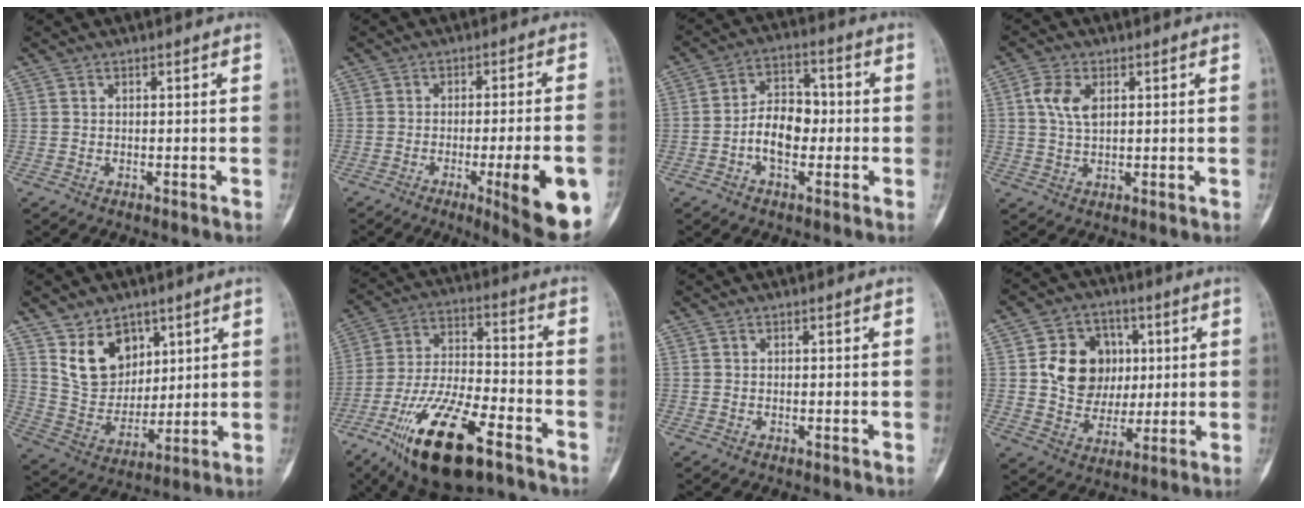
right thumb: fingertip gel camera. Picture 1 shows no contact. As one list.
[{"total": 15.0, "force": [-5.1, 2.5, 13.9], "torque": [-0.151, 0.003, -0.060]}, {"total": 8.6, "force": [-1.5, 5.5, 6.4], "torque": [-0.088, 0.027, -0.036]}, {"total": 5.8, "force": [1.8, 3.4, 4.4], "torque": [-0.086, 0.000, 0.033]}, {"total": 11.9, "force": [6.4, 8.4, 5.5], "torque": [-0.063, -0.043, 0.134]}, {"total": 20.4, "force": [-11.1, 7.5, 15.3], "torque": [-0.289, 0.048, -0.194]}, {"total": 0.0}, {"total": 13.7, "force": [2.5, 11.5, 7.2], "torque": [-0.069, -0.001, 0.047]}]